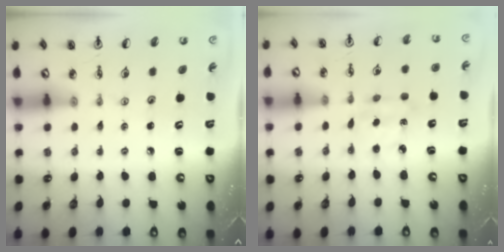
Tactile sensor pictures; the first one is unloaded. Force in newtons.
{"total": 2.8, "press": 2.8, "slide": 0.4}